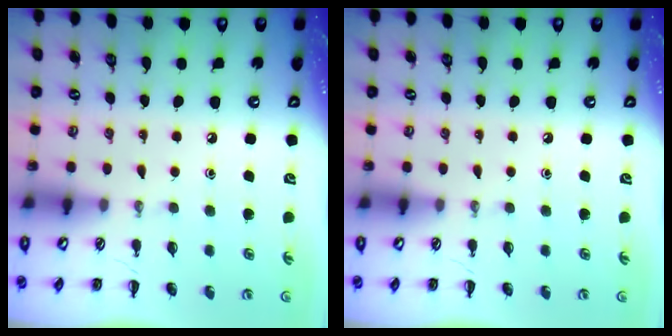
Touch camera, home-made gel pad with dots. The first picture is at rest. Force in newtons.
{"total": 0.0}